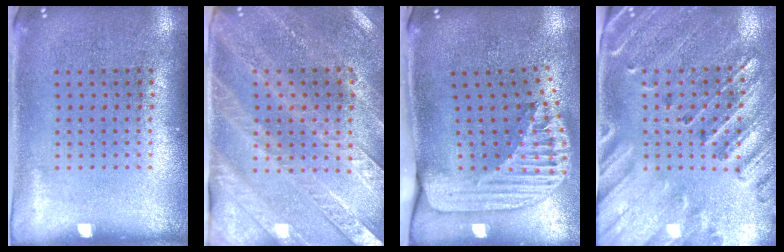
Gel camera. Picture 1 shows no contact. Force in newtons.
{"total": 2.9, "press": 2.7, "slide": 1.2}
{"total": 2.6, "press": 1.8, "slide": 1.9}
{"total": 2.6, "press": 2.4, "slide": 0.9}